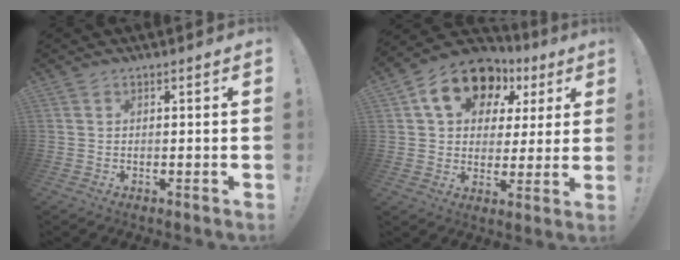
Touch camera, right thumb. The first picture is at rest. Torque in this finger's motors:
{"motor_torque": [1.07, 2.69, 0.77, 0.11, 0.06]}